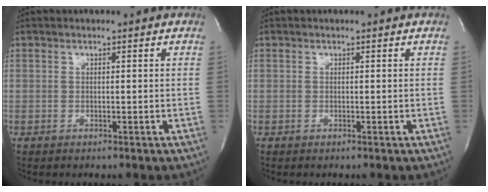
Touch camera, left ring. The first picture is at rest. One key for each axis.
{"total": 0.0}